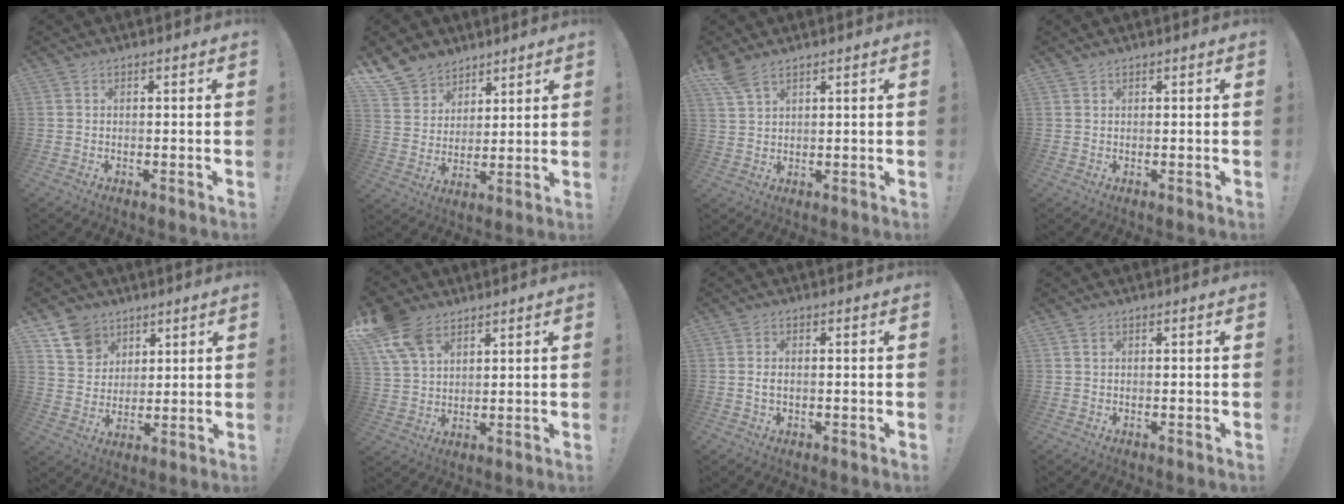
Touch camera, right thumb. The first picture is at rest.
{"total": 10.2, "force": [7.6, 6.7, 1.4], "torque": [-0.035, -0.062, 0.153]}
{"total": 5.7, "force": [4.2, 2.4, 3.1], "torque": [-0.057, -0.019, 0.082]}
{"total": 0.6, "force": [0.6, 0.1, 0.2], "torque": [0.000, -0.002, 0.011]}
{"total": 10.5, "force": [6.6, 7.9, 2.3], "torque": [-0.041, -0.041, 0.132]}
{"total": 11.9, "force": [7.3, 7.4, 5.9], "torque": [-0.115, -0.031, 0.144]}
{"total": 1.8, "force": [0.0, 1.0, 1.5], "torque": [-0.022, 0.000, -0.001]}
{"total": 0.7, "force": [0.4, 0.4, 0.4], "torque": [-0.006, 0.000, 0.007]}